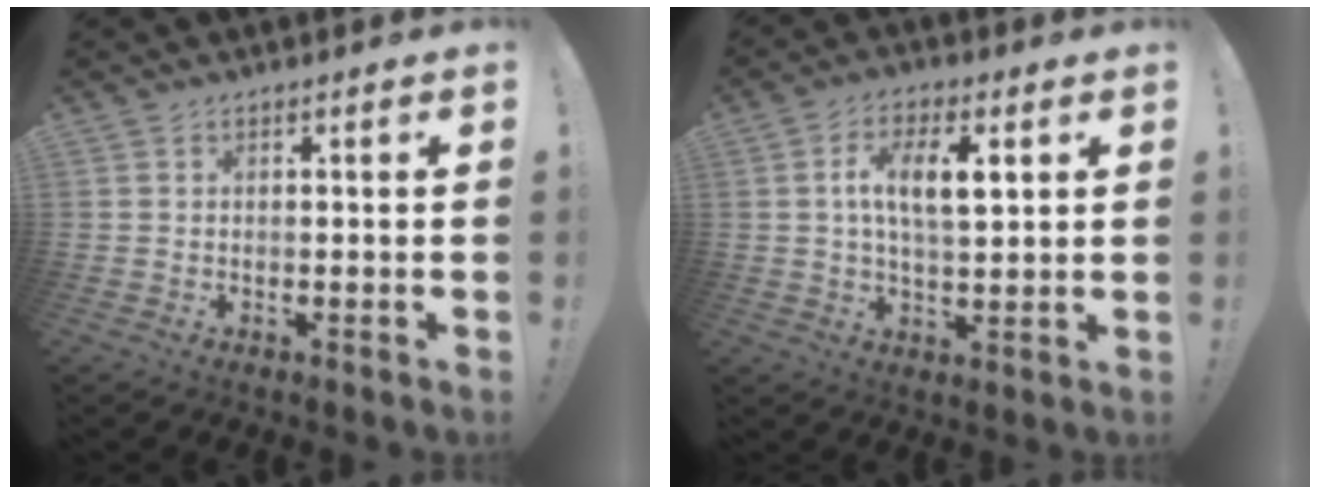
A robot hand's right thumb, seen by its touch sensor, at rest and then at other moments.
{"total": 10.4, "force": [2.4, 4.5, 9.1], "torque": [-0.152, 0.003, 0.037]}